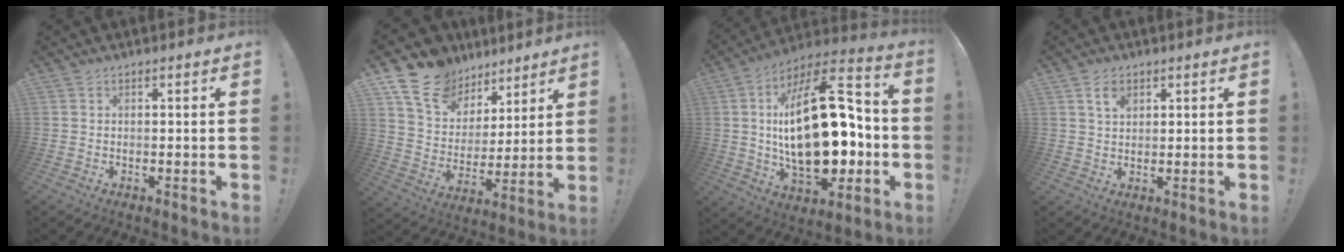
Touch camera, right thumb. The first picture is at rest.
{"total": 15.4, "force": [10.4, 10.2, 4.9], "torque": [-0.087, -0.066, 0.204]}
{"total": 31.8, "force": [-1.2, 16.2, 27.4], "torque": [-0.484, 0.011, -0.016]}
{"total": 4.3, "force": [2.2, 2.6, 2.7], "torque": [-0.037, -0.006, 0.038]}